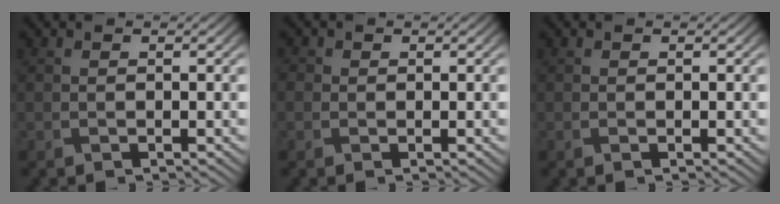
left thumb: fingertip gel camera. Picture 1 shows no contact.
{"total": 0.6, "force": [0.1, 0.6, 0.1], "torque": [0.002, -0.001, -0.002]}
{"total": 0.0}